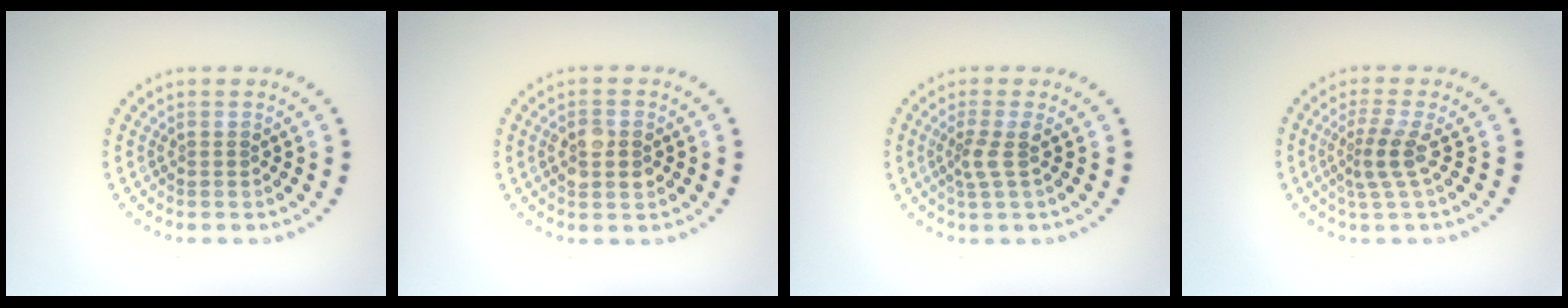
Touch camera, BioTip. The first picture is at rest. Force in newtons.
{"total": 2.7, "press": 2.7, "slide": 0.1}
{"total": 1.9, "press": 1.5, "slide": 1.3}
{"total": 2.5, "press": 1.7, "slide": 1.8}